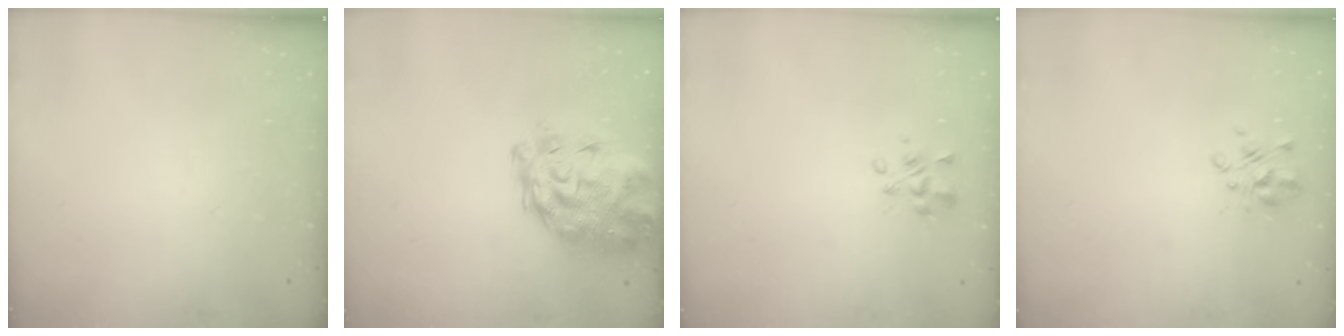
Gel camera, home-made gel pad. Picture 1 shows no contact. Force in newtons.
{"total": 8.0, "press": 7.4, "slide": 2.9}
{"total": 3.7, "press": 3.7, "slide": 0.7}
{"total": 2.5, "press": 2.4, "slide": 0.8}